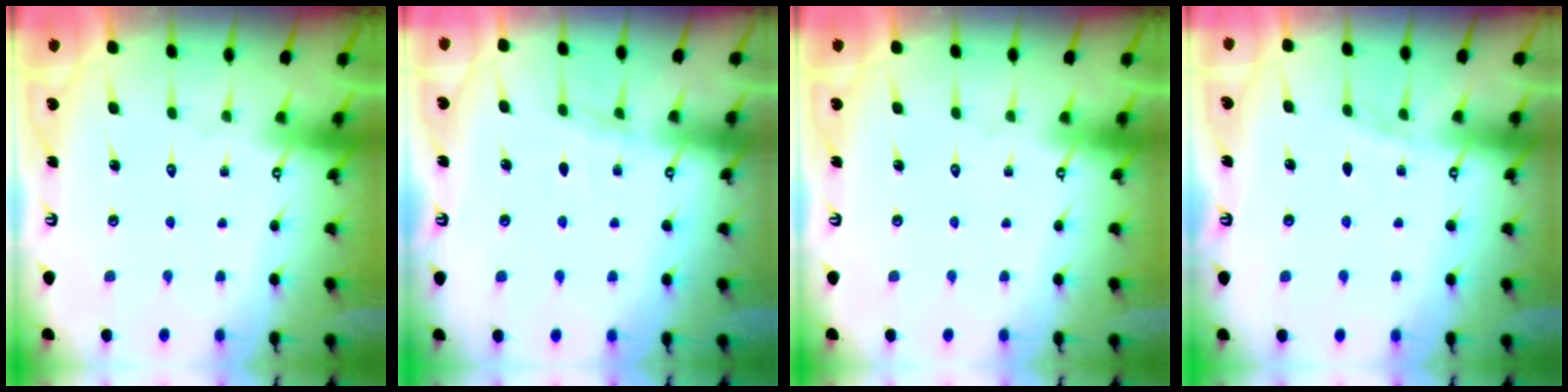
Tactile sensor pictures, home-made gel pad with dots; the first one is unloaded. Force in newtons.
{"total": 5.7, "press": 5.7, "slide": 0.4}
{"total": 0.0}
{"total": 5.0, "press": 4.2, "slide": 2.7}